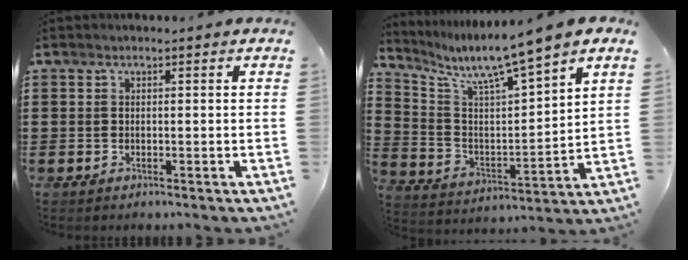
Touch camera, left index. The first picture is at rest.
{"total": 7.8, "force": [6.6, -0.2, 4.0], "torque": [-0.108, -0.053, 0.103]}